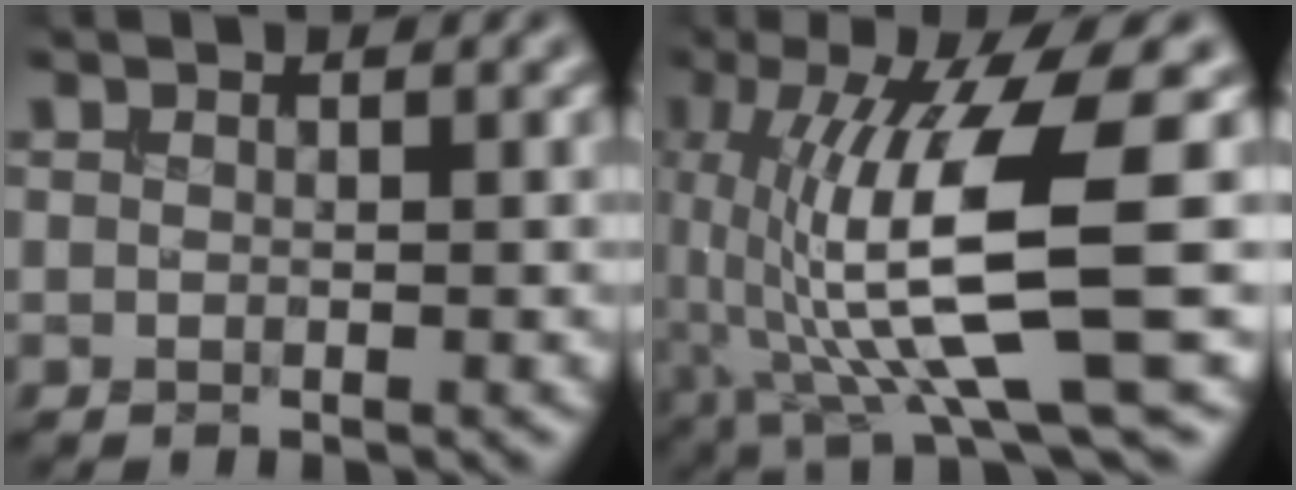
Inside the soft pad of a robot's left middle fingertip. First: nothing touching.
{"total": 11.5, "force": [-0.6, 2.5, 11.3], "torque": [-0.198, -0.002, -0.008]}